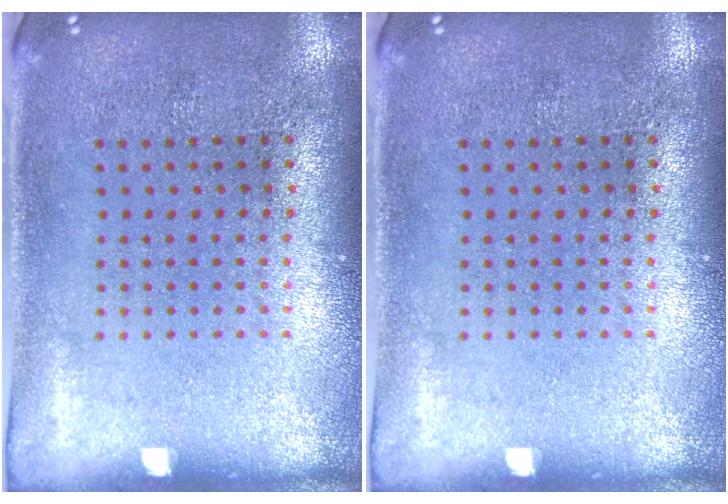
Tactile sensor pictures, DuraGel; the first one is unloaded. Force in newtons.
{"total": 0.0}